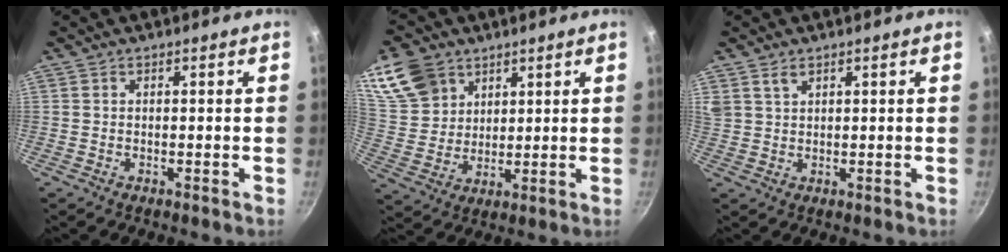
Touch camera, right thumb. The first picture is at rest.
{"total": 12.3, "force": [7.0, 9.0, 4.7], "torque": [-0.073, -0.019, 0.147]}
{"total": 3.4, "force": [2.3, 1.9, 1.8], "torque": [-0.035, 0.002, 0.053]}